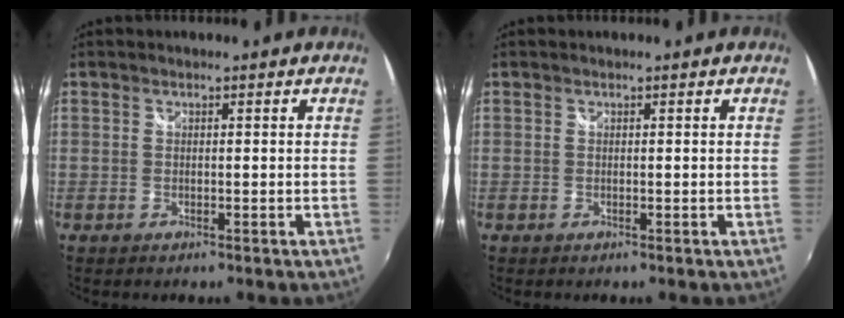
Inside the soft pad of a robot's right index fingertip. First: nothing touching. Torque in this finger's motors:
{"motor_torque": [0.00, 0.00, 0.01, 0.01]}